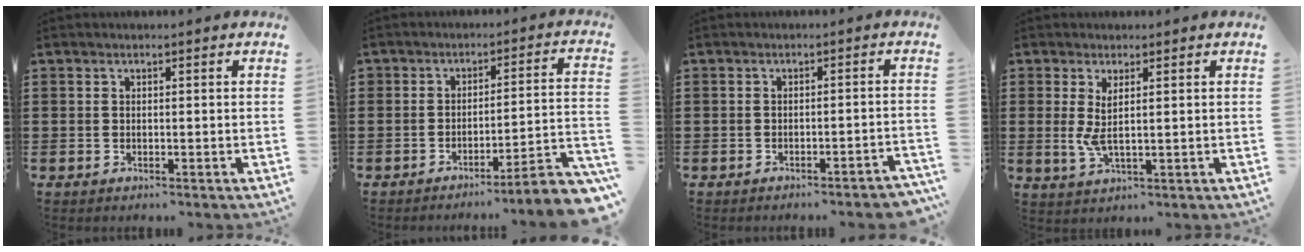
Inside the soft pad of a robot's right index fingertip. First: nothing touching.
{"total": 5.2, "force": [-4.3, -0.1, 2.9], "torque": [-0.047, -0.015, -0.086]}
{"total": 1.6, "force": [-1.5, -0.1, 0.6], "torque": [-0.012, -0.001, -0.029]}
{"total": 3.2, "force": [0.8, 0.6, 3.0], "torque": [-0.069, -0.006, 0.013]}